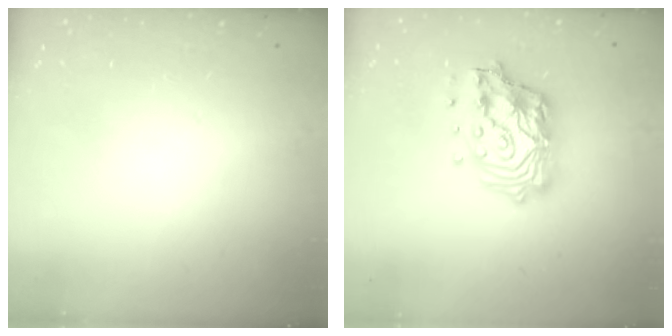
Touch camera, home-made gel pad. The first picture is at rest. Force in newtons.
{"total": 17.2, "press": 17.1, "slide": 1.6}